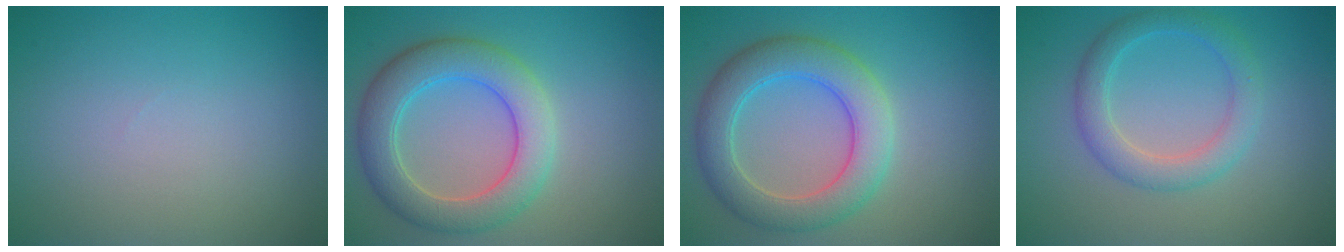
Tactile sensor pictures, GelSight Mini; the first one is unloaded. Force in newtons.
{"total": 6.2, "press": 6.2, "slide": 0.2}
{"total": 6.1, "press": 6.0, "slide": 0.3}
{"total": 3.3, "press": 3.3, "slide": 0.1}